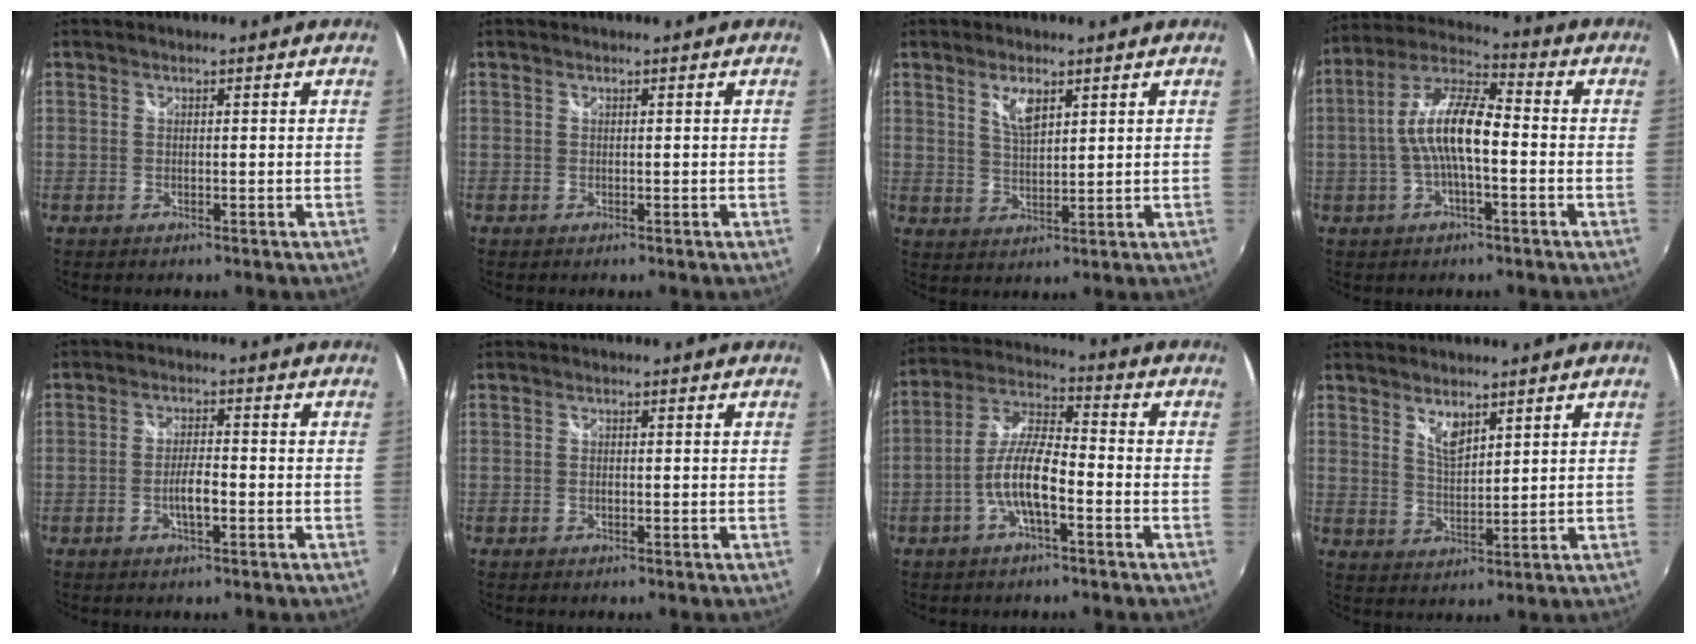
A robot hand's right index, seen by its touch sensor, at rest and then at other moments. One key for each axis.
{"total": 0.0}
{"total": 4.5, "fx": 2.4, "fy": 1.8, "fz": 3.4, "tx": -0.061, "ty": -0.001, "tz": 0.045}
{"total": 11.4, "fx": -1.7, "fy": 3.4, "fz": 10.7, "tx": -0.220, "ty": 0.015, "tz": -0.035}
{"total": 3.8, "fx": -1.5, "fy": 0.9, "fz": 3.4, "tx": -0.067, "ty": -0.001, "tz": -0.026}
{"total": 0.5, "fx": -0.2, "fy": 0.3, "fz": 0.4, "tx": -0.009, "ty": -0.002, "tz": -0.004}
{"total": 9.4, "fx": -3.6, "fy": 2.6, "fz": 8.3, "tx": -0.179, "ty": 0.007, "tz": -0.069}
{"total": 4.1, "fx": 3.0, "fy": 1.4, "fz": 2.4, "tx": -0.041, "ty": -0.004, "tz": 0.053}